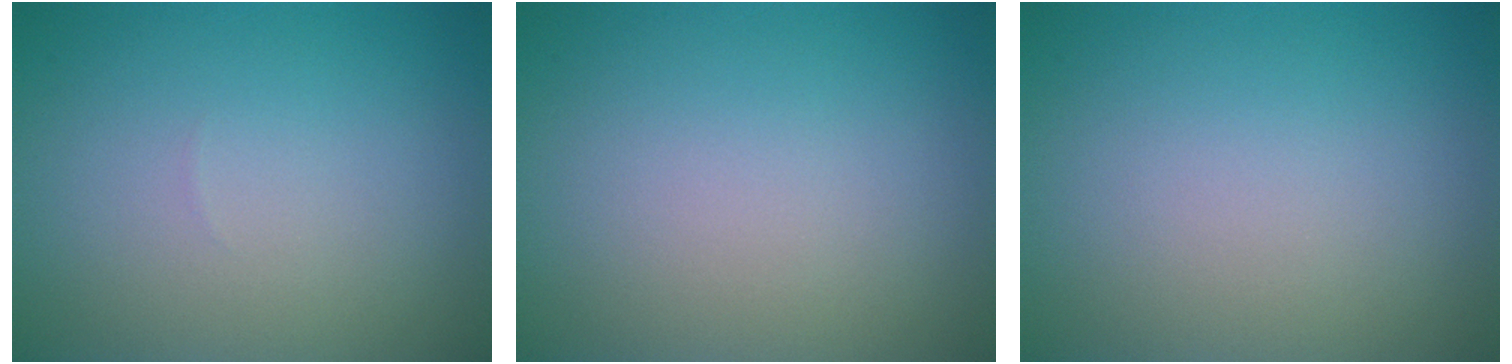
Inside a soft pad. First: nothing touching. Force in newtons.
{"total": 0.0}
{"total": 0.0}